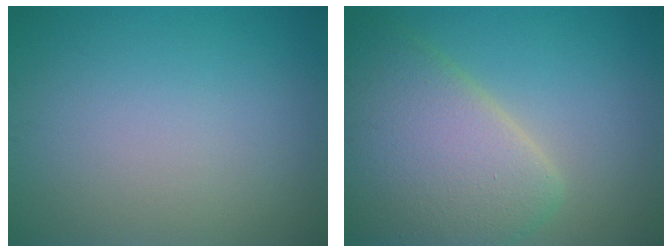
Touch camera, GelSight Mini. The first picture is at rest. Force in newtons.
{"total": 8.3, "press": 8.3, "slide": 0.6}